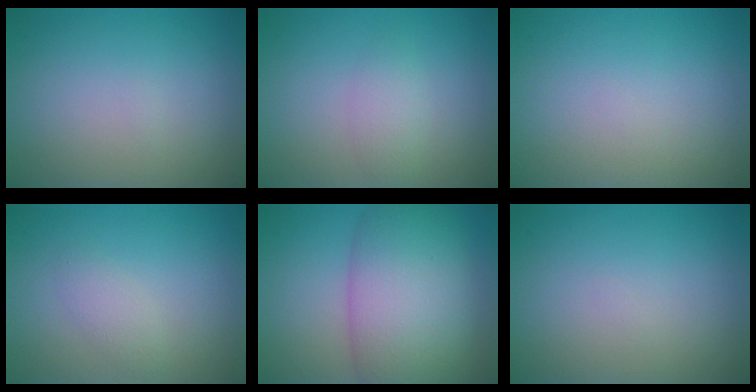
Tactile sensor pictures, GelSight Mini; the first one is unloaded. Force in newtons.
{"total": 1.7, "press": 1.7, "slide": 0.1}
{"total": 0.0}
{"total": 1.5, "press": 1.5, "slide": 0.0}
{"total": 10.6, "press": 10.6, "slide": 0.3}
{"total": 0.0}